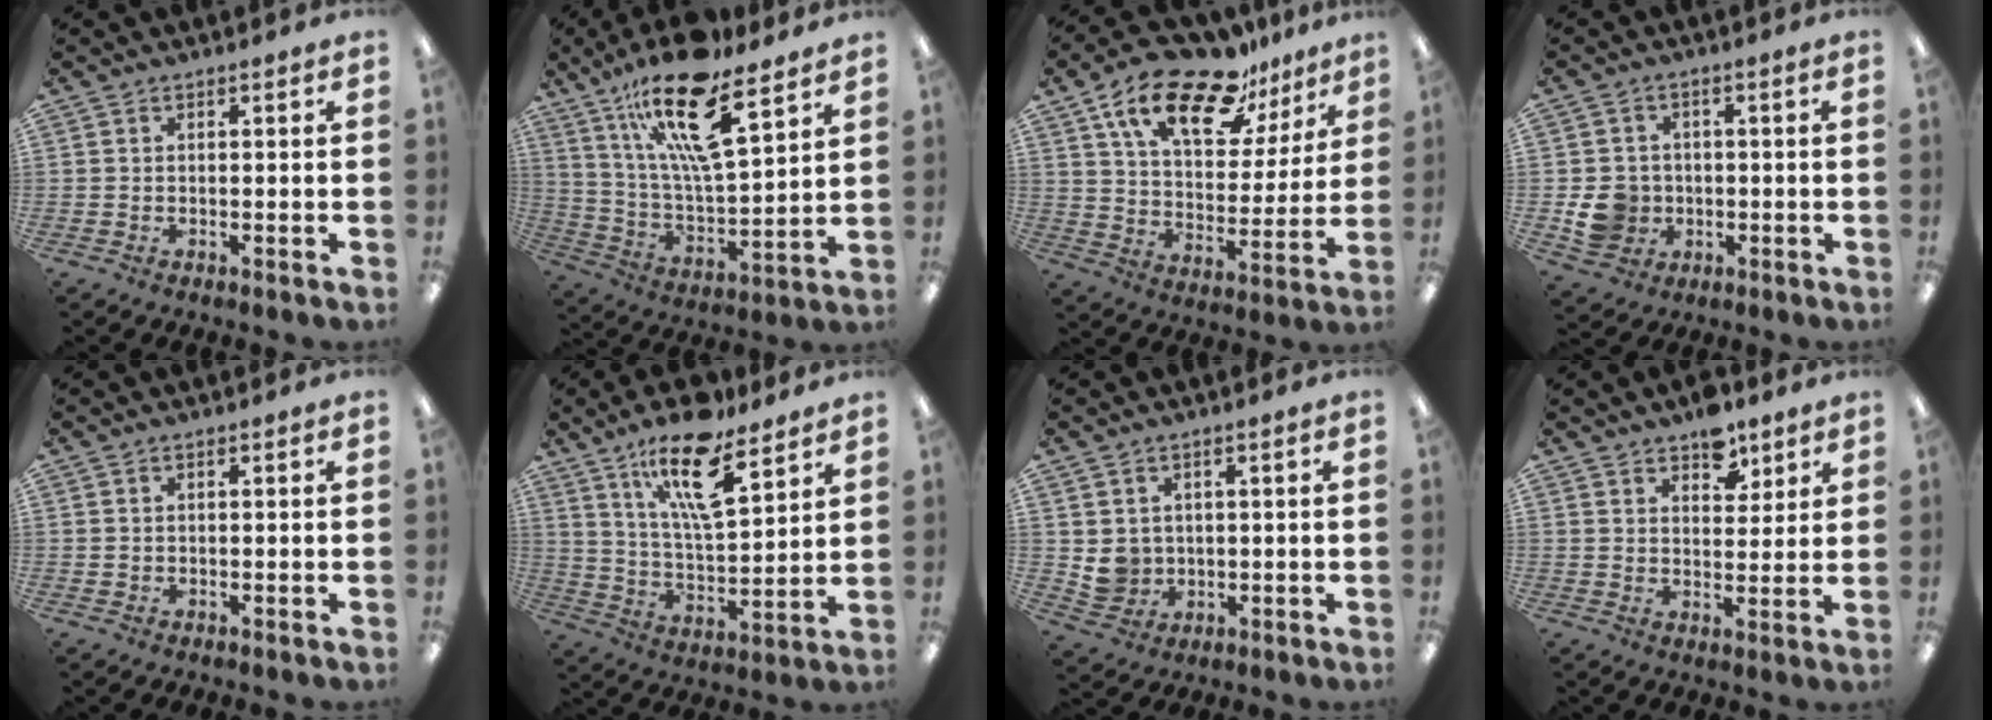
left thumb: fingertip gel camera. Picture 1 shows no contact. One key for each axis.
{"total": 20.7, "fx": 13.3, "fy": 6.2, "fz": 14.6, "tx": -0.260, "ty": -0.072, "tz": 0.219}
{"total": 19.9, "fx": 13.8, "fy": 8.6, "fz": 11.6, "tx": -0.200, "ty": -0.077, "tz": 0.236}
{"total": 7.5, "fx": -1.3, "fy": 6.9, "fz": 2.7, "tx": -0.056, "ty": 0.013, "tz": -0.020}
{"total": 0.5, "fx": 0.2, "fy": 0.5, "fz": 0.0, "tx": 0.000, "ty": 0.005, "tz": 0.003}
{"total": 18.0, "fx": 11.6, "fy": 6.1, "fz": 12.4, "tx": -0.212, "ty": -0.053, "tz": 0.191}
{"total": 5.1, "fx": 1.4, "fy": 4.8, "fz": 1.0, "tx": -0.017, "ty": 0.001, "tz": 0.031}
{"total": 7.4, "fx": 5.5, "fy": 4.1, "fz": 2.7, "tx": -0.025, "ty": -0.028, "tz": 0.095}